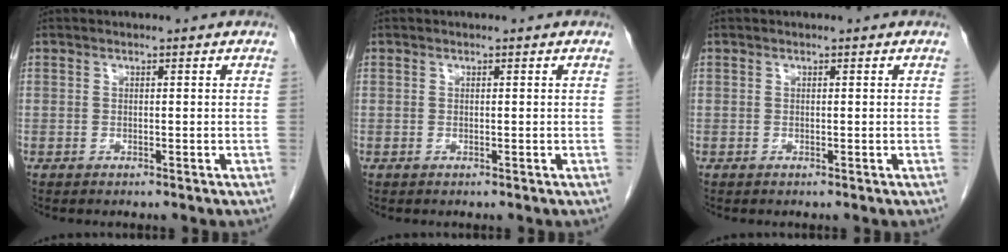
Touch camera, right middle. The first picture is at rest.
{"total": 0.0}
{"total": 0.0}